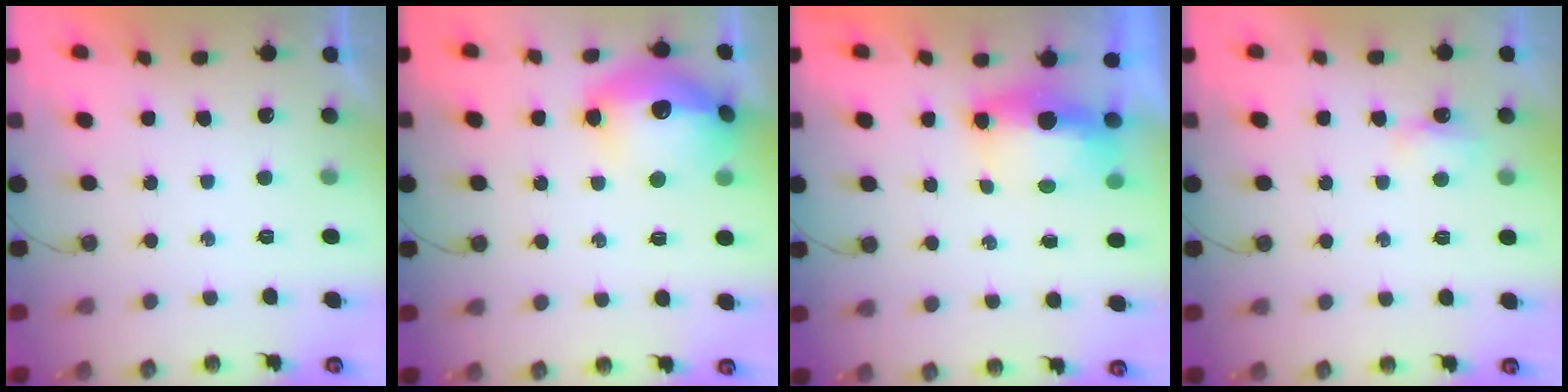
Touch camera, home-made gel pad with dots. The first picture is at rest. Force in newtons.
{"total": 18.4, "press": 18.4, "slide": 1.4}
{"total": 7.0, "press": 7.0, "slide": 0.3}
{"total": 3.6, "press": 3.5, "slide": 0.5}